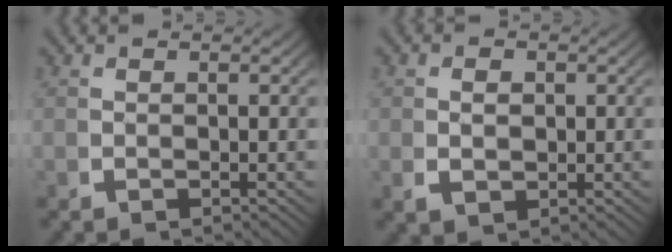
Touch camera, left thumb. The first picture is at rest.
{"total": 2.5, "force": [0.1, 2.0, 1.4], "torque": [-0.028, -0.011, 0.012]}